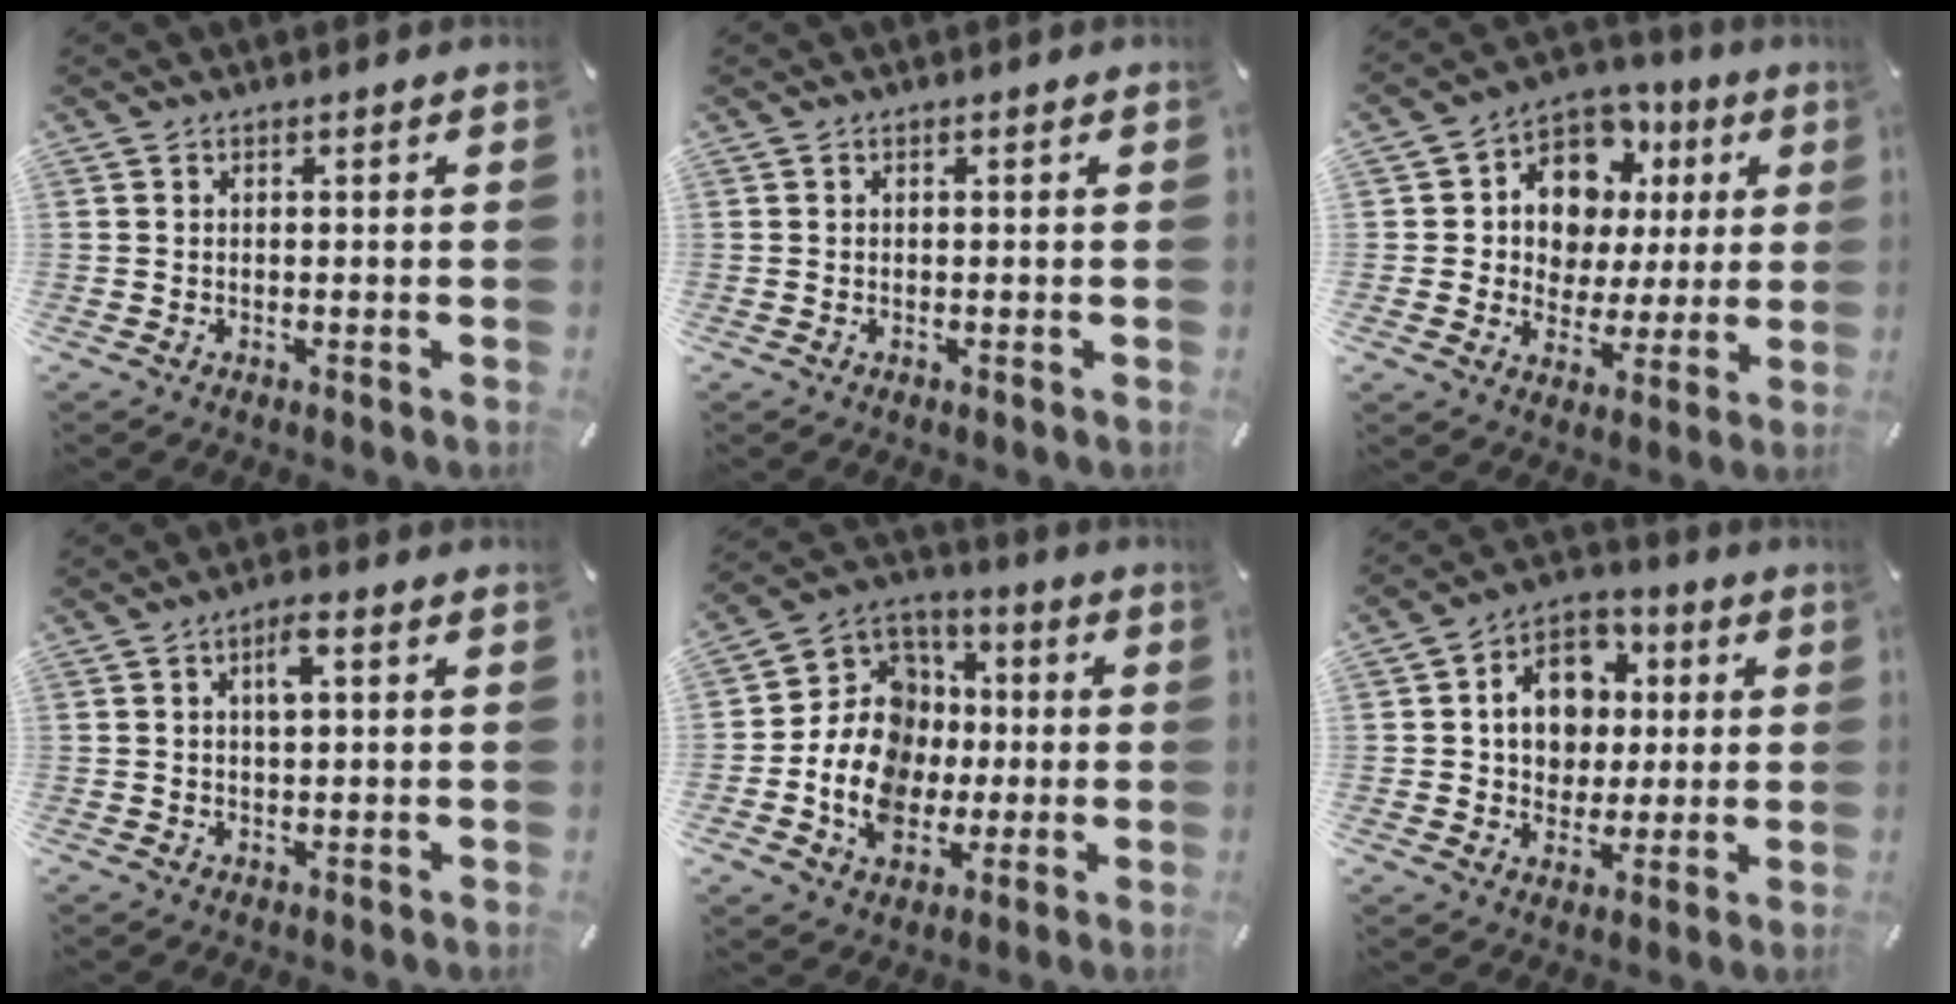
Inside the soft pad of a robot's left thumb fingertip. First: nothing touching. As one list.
[{"total": 0.0}, {"total": 11.1, "force": [4.4, 9.6, 3.3], "torque": [-0.068, -0.032, 0.089]}, {"total": 3.9, "force": [1.0, 1.5, 3.5], "torque": [-0.064, 0.004, 0.013]}, {"total": 17.1, "force": [-3.1, 14.4, 8.6], "torque": [-0.177, 0.012, -0.051]}, {"total": 11.8, "force": [1.0, 10.2, 5.7], "torque": [-0.095, 0.008, 0.021]}]